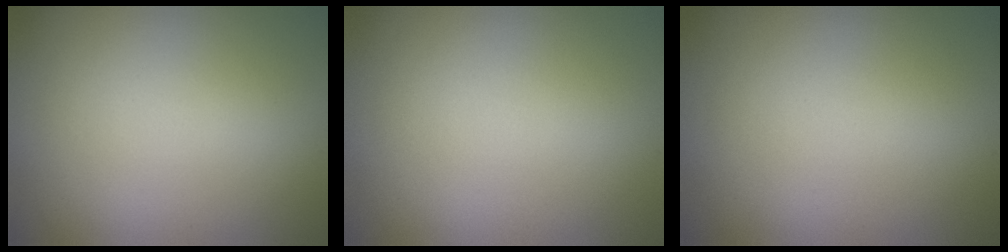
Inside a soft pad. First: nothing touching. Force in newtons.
{"total": 0.0}
{"total": 0.0}